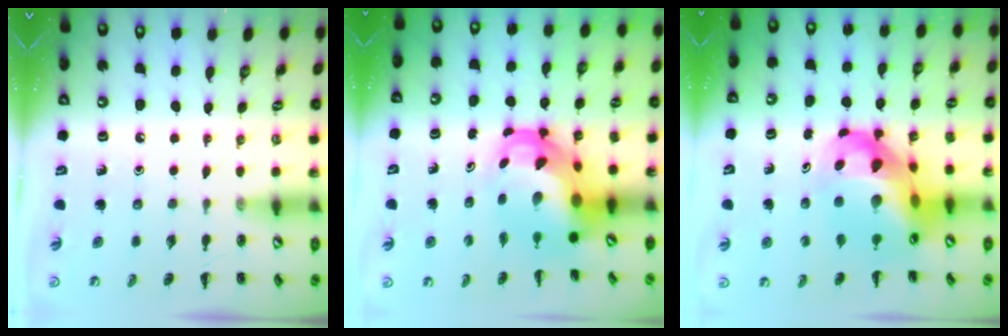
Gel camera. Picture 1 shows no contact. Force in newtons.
{"total": 9.0, "press": 8.9, "slide": 1.3}
{"total": 16.0, "press": 15.4, "slide": 4.2}